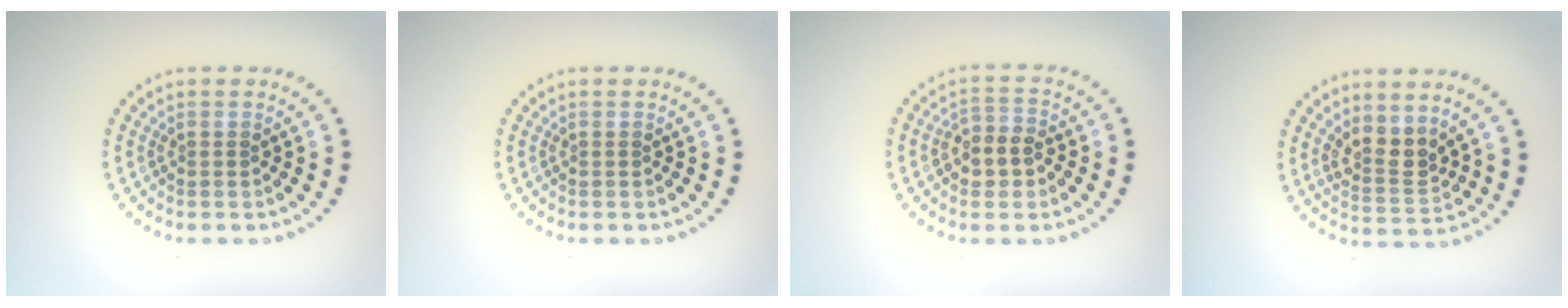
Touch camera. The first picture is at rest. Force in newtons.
{"total": 0.0}
{"total": 3.2, "press": 3.0, "slide": 1.1}
{"total": 2.7, "press": 2.3, "slide": 1.5}